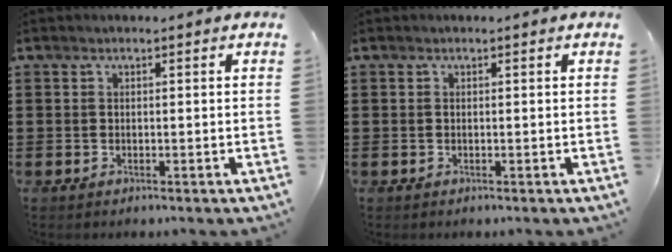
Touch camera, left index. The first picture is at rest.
{"total": 0.0}